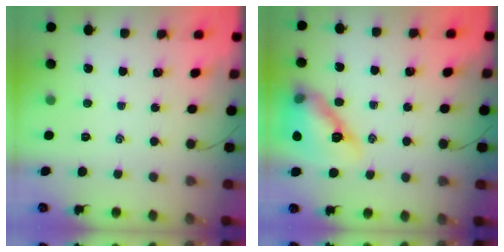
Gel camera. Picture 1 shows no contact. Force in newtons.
{"total": 15.3, "press": 14.7, "slide": 4.2}